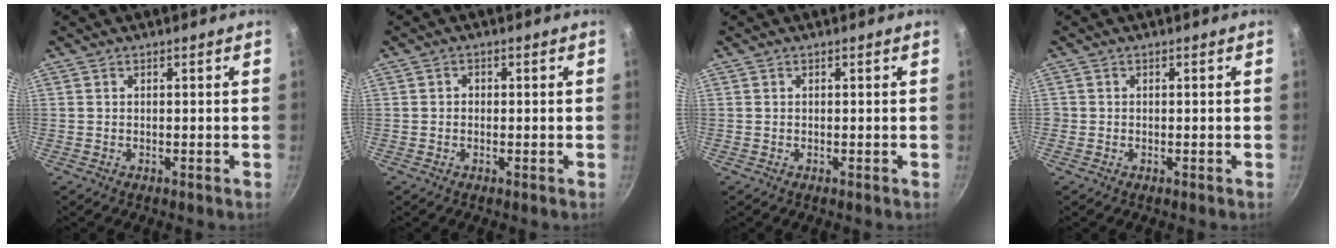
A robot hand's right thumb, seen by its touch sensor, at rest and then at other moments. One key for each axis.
{"total": 0.8, "fx": -0.1, "fy": 0.7, "fz": 0.4, "tx": -0.004, "ty": 0.004, "tz": -0.003}
{"total": 0.0}
{"total": 0.5, "fx": -0.1, "fy": 0.5, "fz": 0.0, "tx": 0.001, "ty": 0.000, "tz": -0.005}